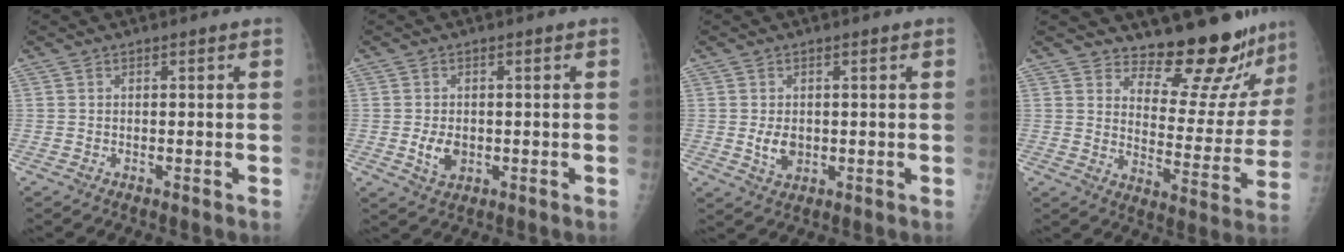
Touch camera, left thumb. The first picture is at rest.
{"total": 4.0, "force": [-0.5, 2.8, 2.8], "torque": [-0.044, -0.003, -0.003]}
{"total": 3.7, "force": [-0.1, 2.7, 2.6], "torque": [-0.036, -0.006, 0.007]}
{"total": 16.2, "force": [15.3, 3.7, 4.2], "torque": [-0.007, -0.158, 0.194]}